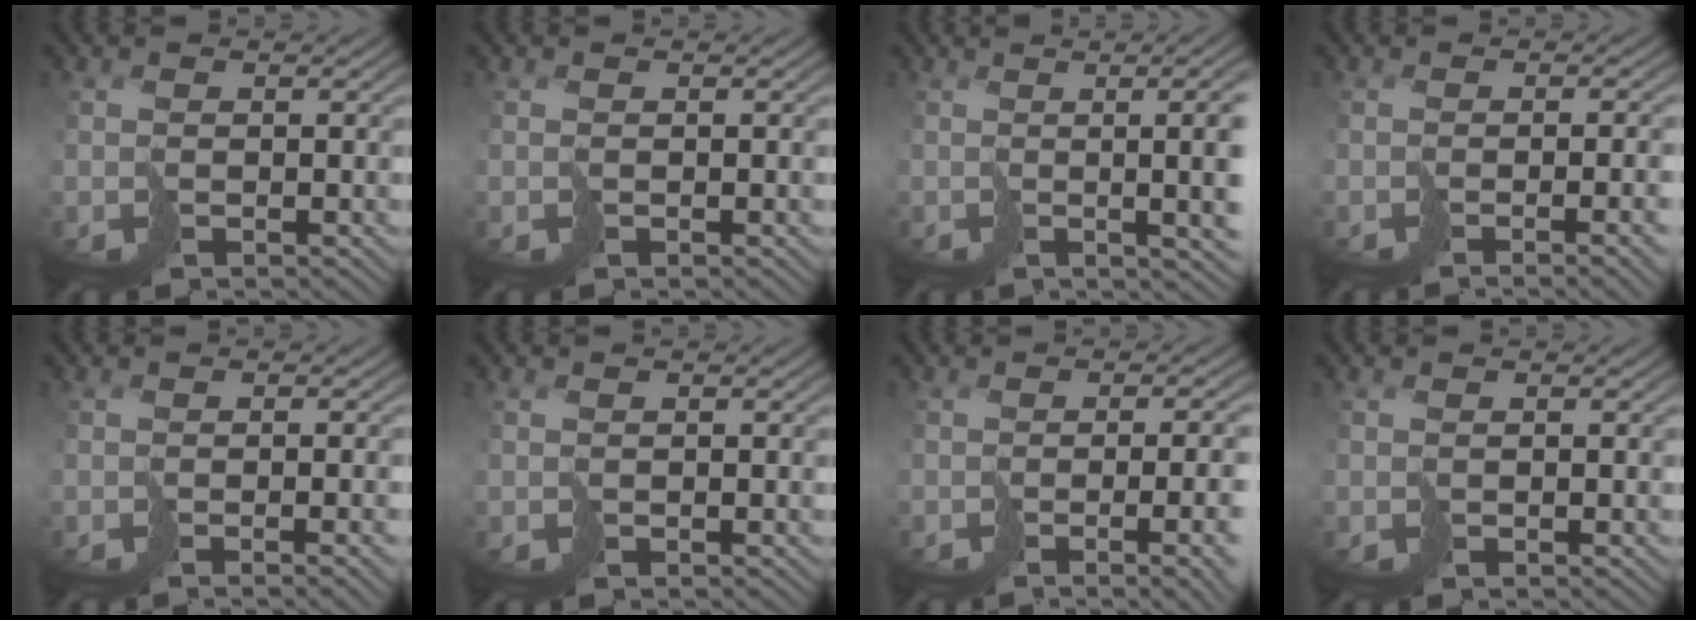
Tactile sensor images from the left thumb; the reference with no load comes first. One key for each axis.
{"total": 0.0}
{"total": 15.7, "fx": 0.5, "fy": 6.4, "fz": 14.4, "tx": -0.163, "ty": 0.029, "tz": 0.023}
{"total": 5.9, "fx": -1.7, "fy": 1.6, "fz": 5.4, "tx": -0.066, "ty": -0.008, "tz": -0.020}
{"total": 3.6, "fx": -1.1, "fy": 0.7, "fz": 3.4, "tx": -0.047, "ty": -0.001, "tz": -0.020}
{"total": 0.0}
{"total": 11.2, "fx": -2.7, "fy": 4.2, "fz": 10.1, "tx": -0.113, "ty": -0.018, "tz": -0.025}
{"total": 0.0}